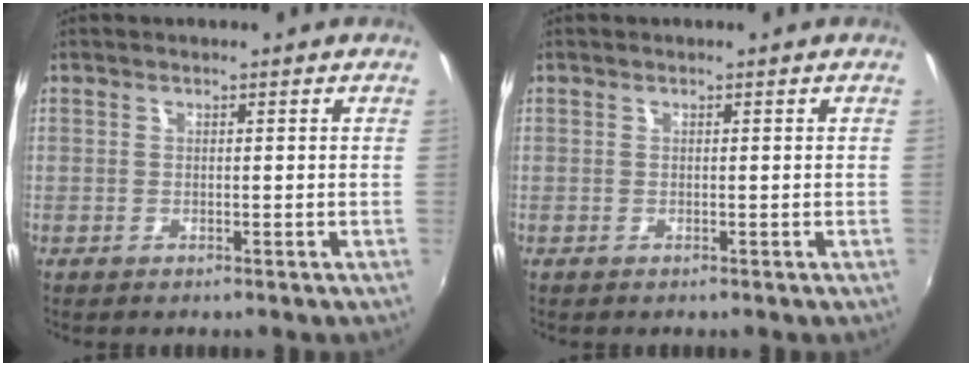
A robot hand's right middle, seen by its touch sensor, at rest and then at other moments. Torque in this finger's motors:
{"motor_torque": [0.00, 0.00, 0.00, 0.00]}